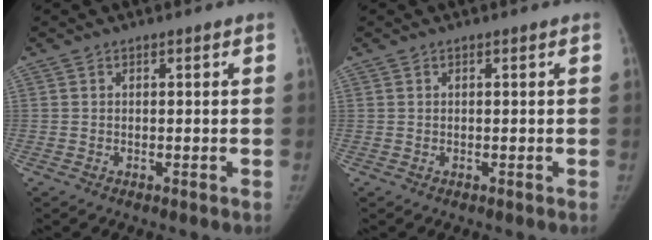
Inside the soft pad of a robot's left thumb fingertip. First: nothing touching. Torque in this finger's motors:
{"motor_torque": [-0.14, 0.01, 0.08, -0.06, -0.01]}